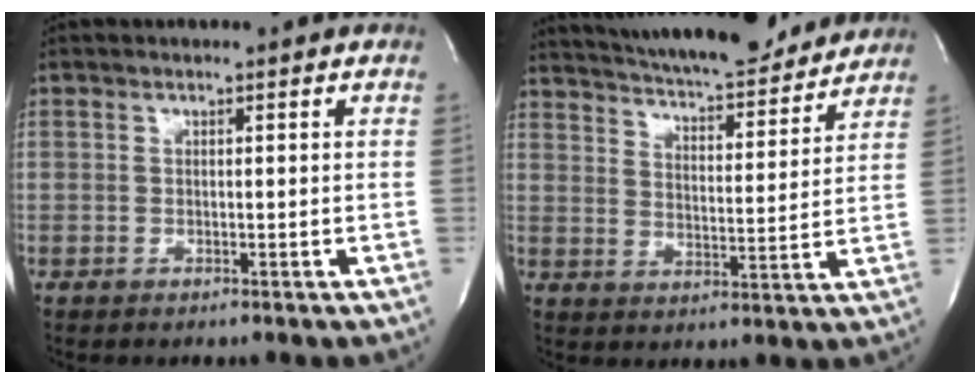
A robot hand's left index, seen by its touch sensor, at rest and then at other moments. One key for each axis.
{"total": 18.6, "fx": 17.0, "fy": 3.3, "fz": 6.8, "tx": -0.110, "ty": 0.005, "tz": 0.241}